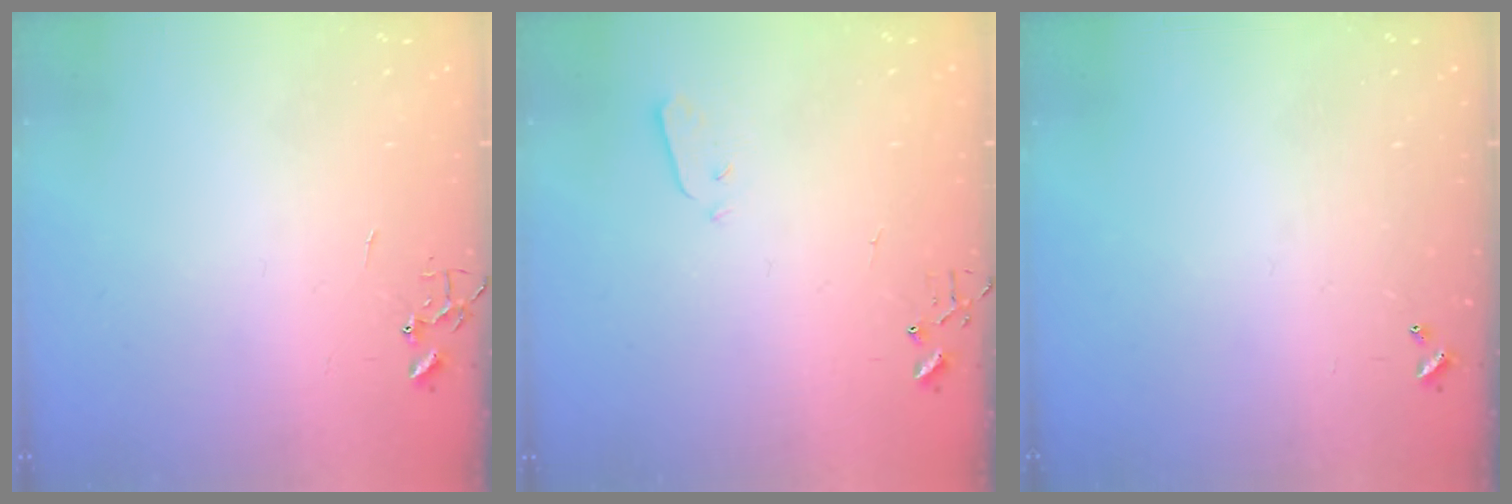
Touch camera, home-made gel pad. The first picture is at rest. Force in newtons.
{"total": 3.5, "press": 3.5, "slide": 0.2}
{"total": 0.0}